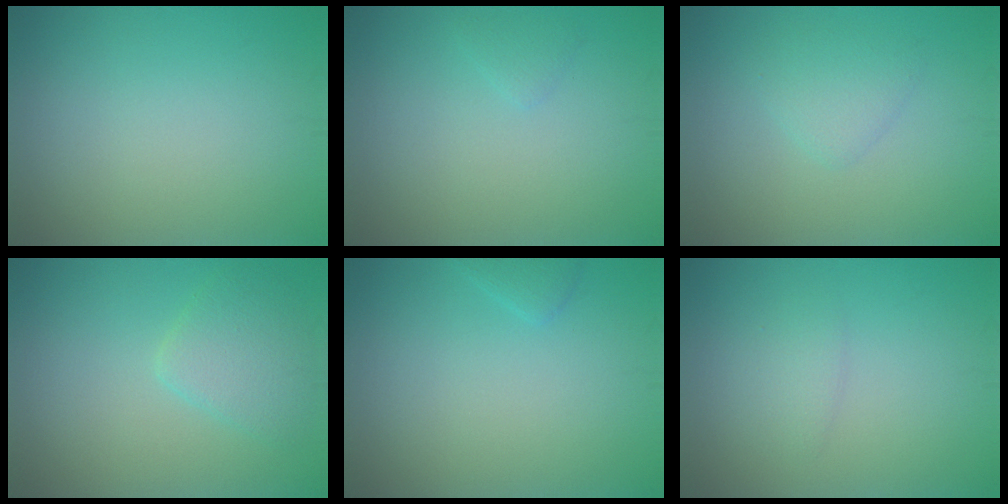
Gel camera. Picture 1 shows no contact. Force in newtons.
{"total": 0.7, "press": 0.7, "slide": 0.0}
{"total": 1.9, "press": 1.8, "slide": 0.1}
{"total": 2.8, "press": 2.8, "slide": 0.2}
{"total": 1.0, "press": 1.0, "slide": 0.1}
{"total": 1.2, "press": 1.2, "slide": 0.2}